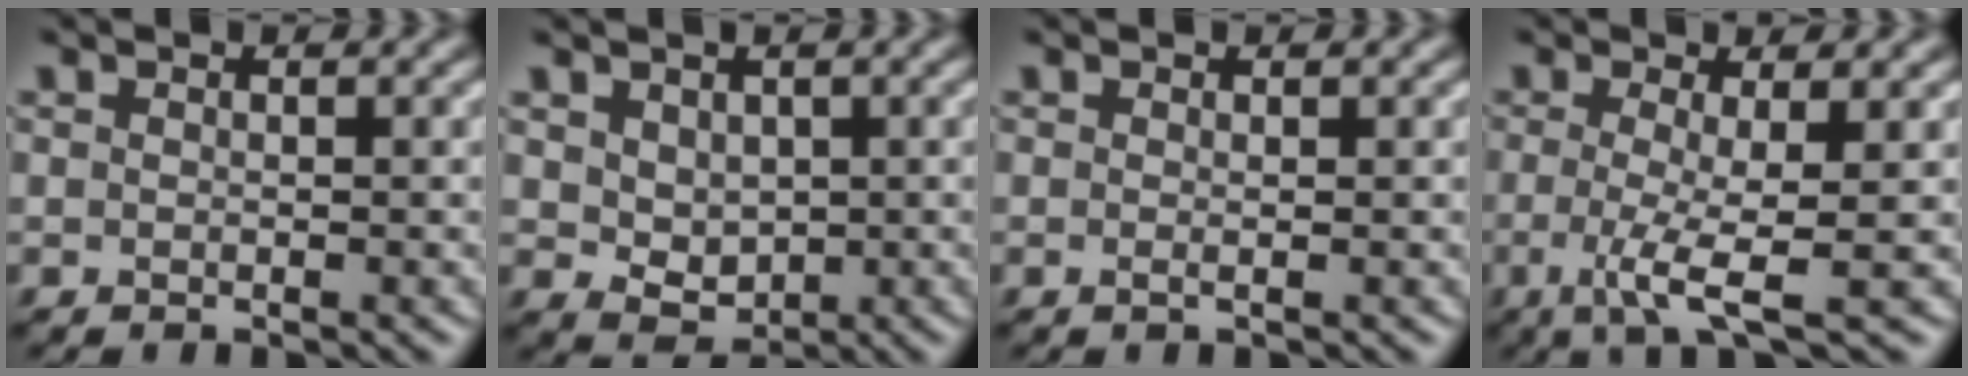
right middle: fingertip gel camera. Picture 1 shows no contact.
{"total": 2.5, "force": [0.5, 1.9, 1.5], "torque": [-0.030, -0.006, 0.014]}
{"total": 0.5, "force": [-0.1, 0.1, 0.5], "torque": [-0.010, -0.003, -0.002]}
{"total": 4.2, "force": [-0.6, 0.8, 4.1], "torque": [-0.078, -0.012, -0.014]}